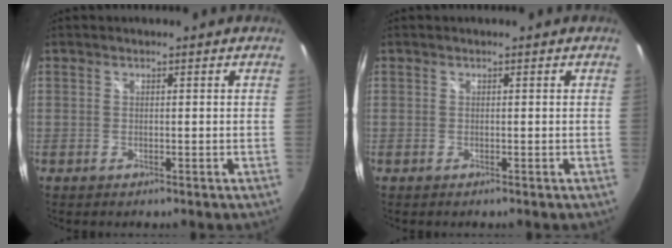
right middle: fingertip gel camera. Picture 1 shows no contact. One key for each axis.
{"total": 0.0}